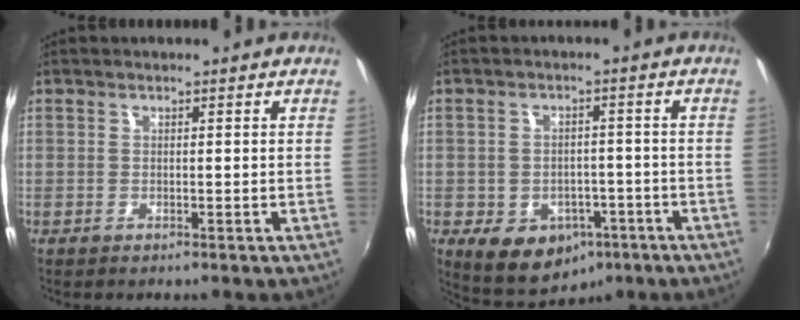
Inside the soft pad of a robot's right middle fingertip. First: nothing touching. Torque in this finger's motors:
{"motor_torque": [1.04, -0.89, 0.12, 0.05]}